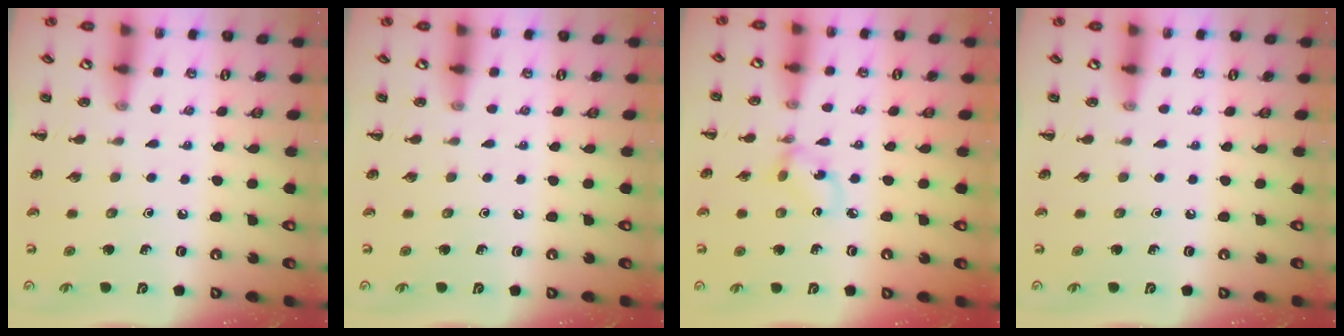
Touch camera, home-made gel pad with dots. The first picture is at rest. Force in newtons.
{"total": 0.0}
{"total": 2.9, "press": 2.8, "slide": 0.6}
{"total": 0.0}